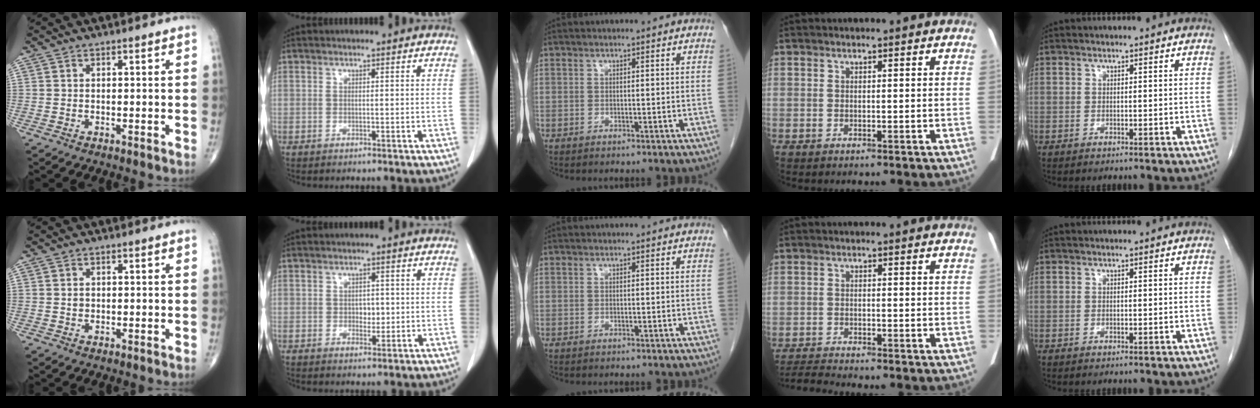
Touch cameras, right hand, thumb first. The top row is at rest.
{"thumb": {"total": 1.1, "force": [0.1, 0.9, 0.6], "torque": [-0.009, 0.001, 0.002]}, "index": {"total": 2.1, "force": [-0.1, 1.5, 1.5], "torque": [-0.020, 0.001, 0.002]}, "ring": {"total": 3.1, "force": [-2.9, -1.0, 0.2], "torque": [-0.015, -0.022, -0.056]}}